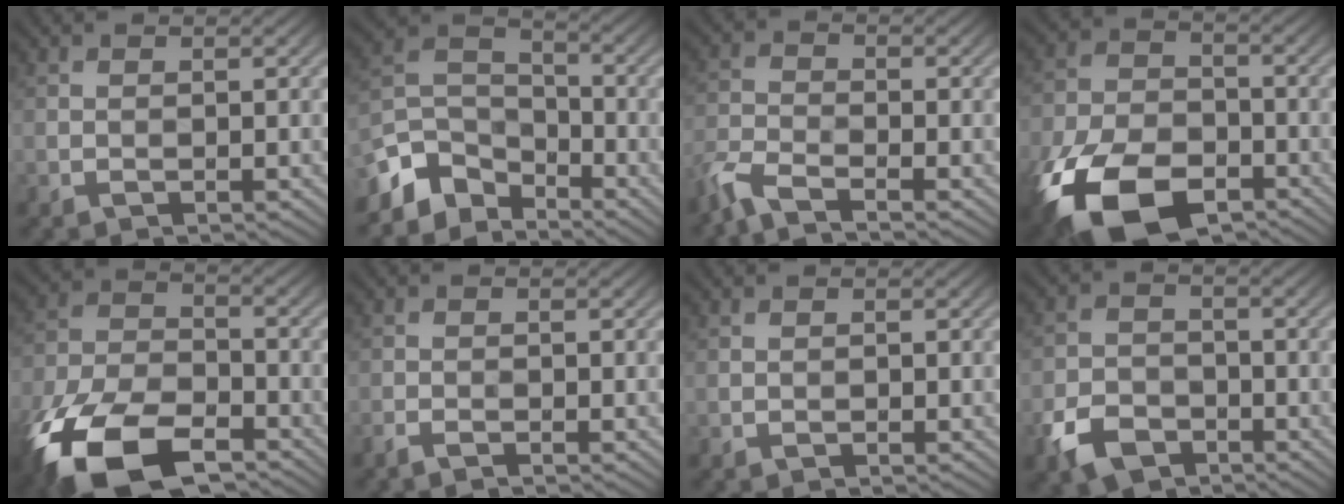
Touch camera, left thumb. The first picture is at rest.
{"total": 8.1, "force": [-6.0, 4.5, 3.0], "torque": [-0.077, -0.004, -0.129]}
{"total": 5.3, "force": [-4.2, 1.5, 2.8], "torque": [-0.074, -0.015, -0.088]}
{"total": 16.0, "force": [-8.5, 9.3, 9.8], "torque": [-0.256, -0.058, -0.142]}
{"total": 17.0, "force": [-10.0, 9.0, 10.4], "torque": [-0.272, -0.055, -0.165]}
{"total": 1.4, "force": [-1.2, 0.2, 0.7], "torque": [-0.014, -0.006, -0.024]}
{"total": 0.0}
{"total": 6.1, "force": [-3.7, 3.8, 2.9], "torque": [-0.074, -0.011, -0.077]}